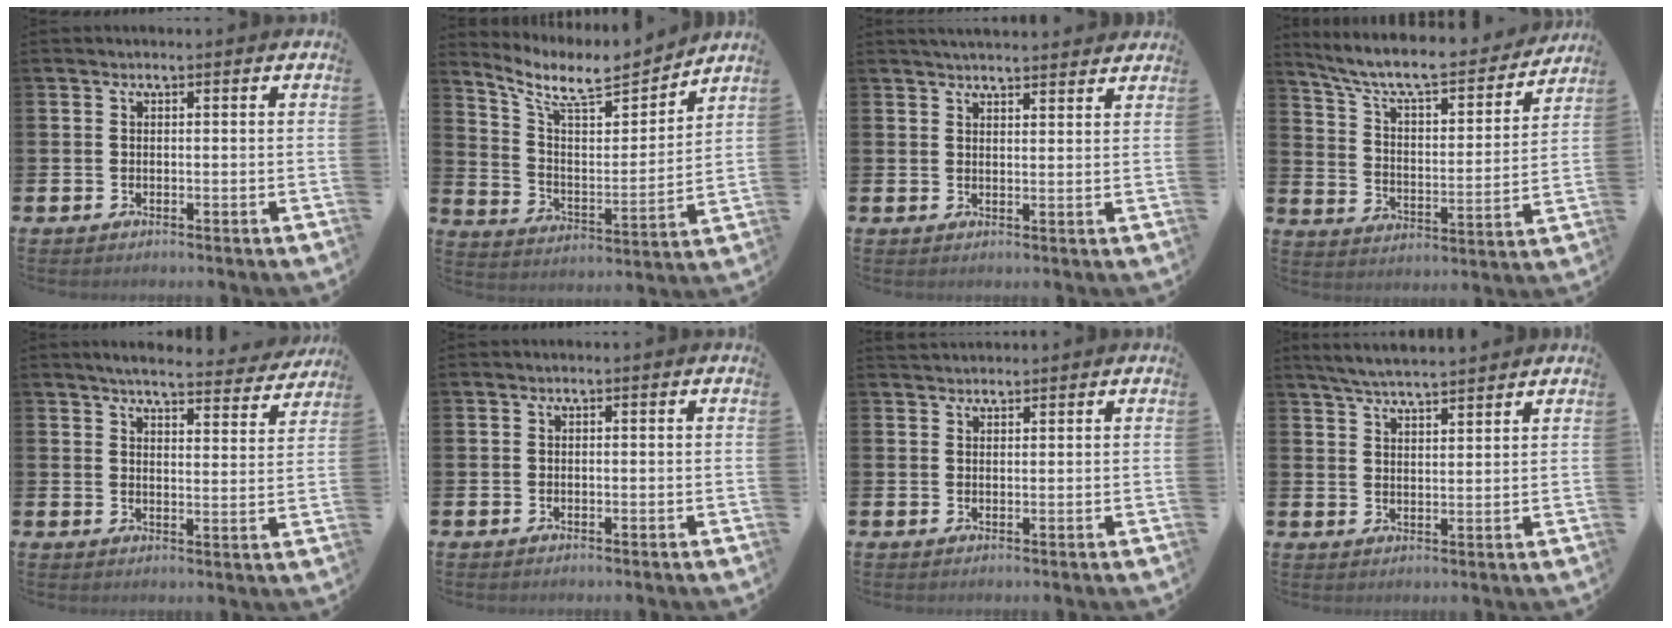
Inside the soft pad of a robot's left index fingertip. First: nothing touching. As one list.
[{"total": 8.6, "force": [7.6, 2.3, 3.5], "torque": [-0.101, -0.056, 0.131]}, {"total": 3.1, "force": [3.1, 0.2, 0.3], "torque": [-0.013, -0.011, 0.056]}, {"total": 8.5, "force": [7.6, 1.7, 3.4], "torque": [-0.100, -0.054, 0.126]}, {"total": 5.1, "force": [4.8, 0.3, 1.4], "torque": [-0.035, -0.032, 0.081]}, {"total": 0.0}, {"total": 1.6, "force": [1.6, 0.4, 0.0], "torque": [0.005, -0.004, 0.028]}, {"total": 4.8, "force": [4.7, 0.1, 0.9], "torque": [-0.039, -0.018, 0.086]}]